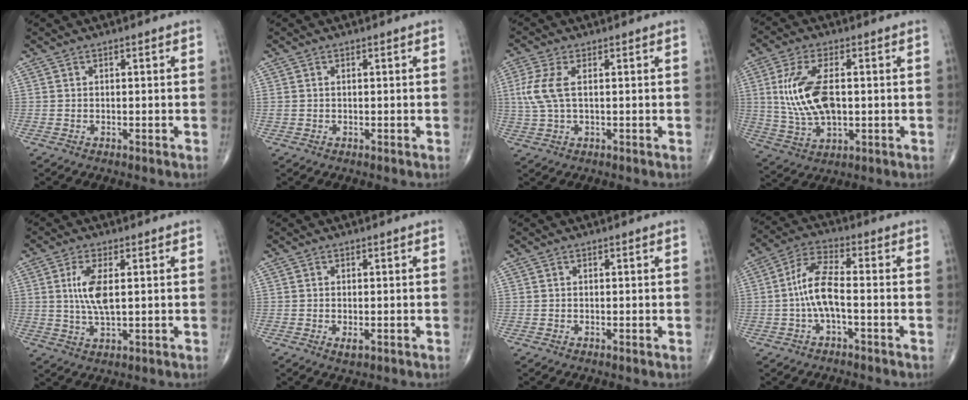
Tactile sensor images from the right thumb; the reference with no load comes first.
{"total": 0.7, "force": [0.1, 0.5, 0.5], "torque": [-0.015, 0.006, 0.007]}
{"total": 6.1, "force": [1.0, 2.6, 5.5], "torque": [-0.153, 0.011, 0.021]}
{"total": 12.9, "force": [1.2, 6.5, 11.1], "torque": [-0.228, 0.001, 0.031]}
{"total": 6.8, "force": [1.2, 2.5, 6.3], "torque": [-0.133, -0.006, 0.026]}
{"total": 1.4, "force": [-0.5, 0.6, 1.1], "torque": [-0.017, -0.002, -0.005]}
{"total": 0.0}
{"total": 8.0, "force": [-1.4, 2.6, 7.4], "torque": [-0.159, 0.030, -0.032]}